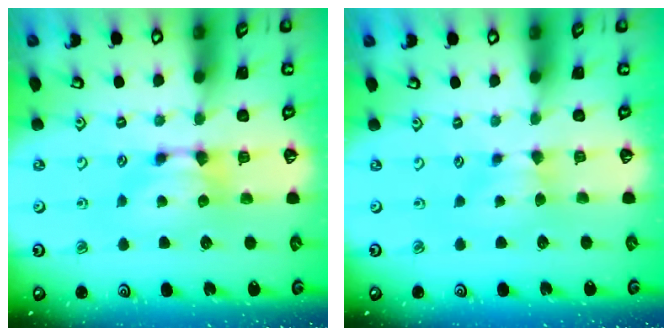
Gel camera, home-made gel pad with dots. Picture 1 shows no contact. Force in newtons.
{"total": 2.0, "press": 1.9, "slide": 0.7}